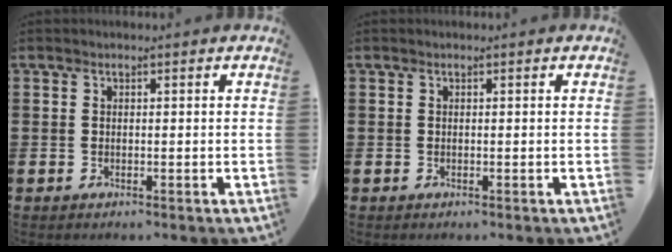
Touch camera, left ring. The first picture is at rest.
{"total": 0.0}